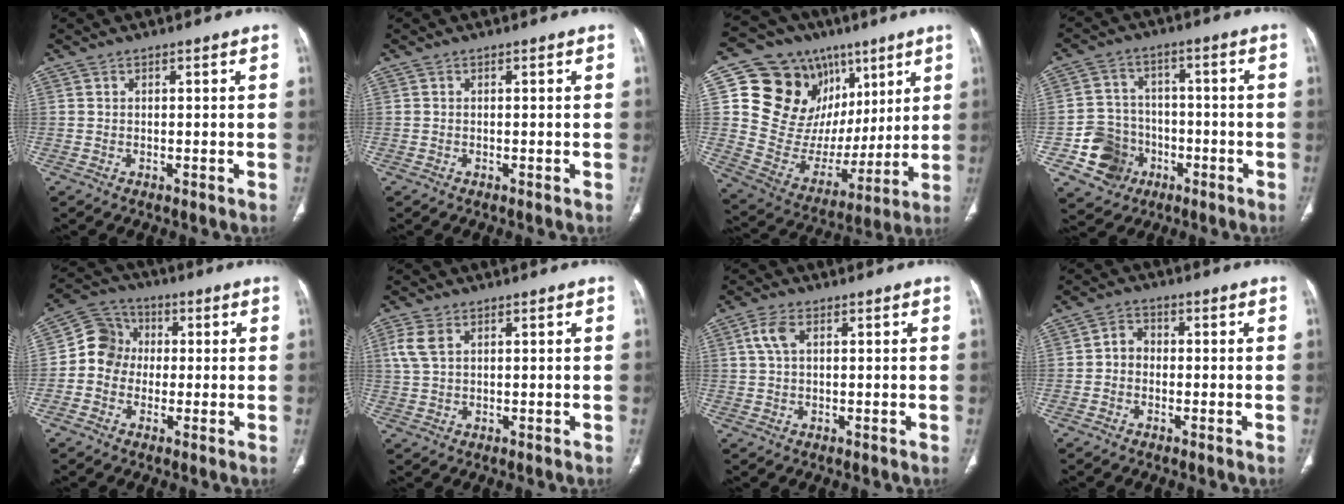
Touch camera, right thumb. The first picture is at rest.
{"total": 0.0}
{"total": 25.3, "force": [9.7, 19.1, 13.4], "torque": [-0.157, 0.011, 0.185]}
{"total": 10.0, "force": [-3.9, 8.9, 2.2], "torque": [-0.008, 0.032, -0.057]}
{"total": 8.4, "force": [-0.2, 7.7, 3.4], "torque": [-0.035, 0.026, -0.020]}
{"total": 4.3, "force": [1.8, 2.5, 3.0], "torque": [-0.078, 0.007, 0.042]}
{"total": 3.6, "force": [1.0, 1.9, 2.9], "torque": [-0.074, 0.011, 0.021]}
{"total": 3.1, "force": [-0.5, 2.6, 1.6], "torque": [-0.008, 0.015, -0.017]}